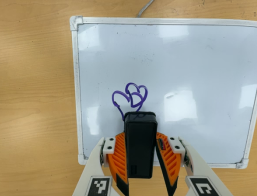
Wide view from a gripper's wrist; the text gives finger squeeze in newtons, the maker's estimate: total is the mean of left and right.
{"total": 7.0, "left": 5.4, "right": 8.5}